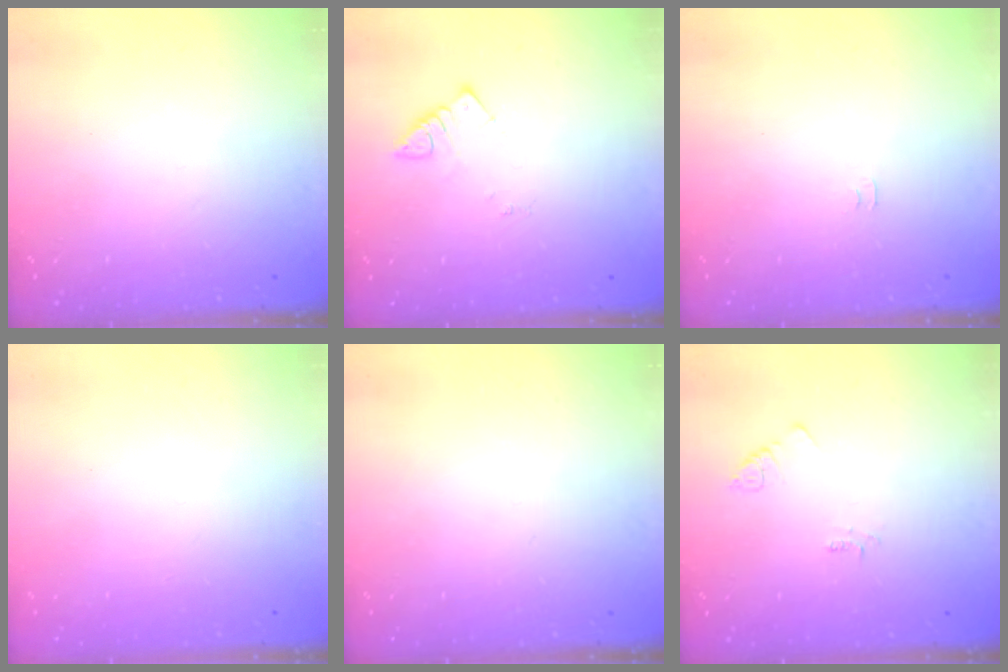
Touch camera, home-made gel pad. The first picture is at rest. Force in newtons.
{"total": 2.6, "press": 2.6, "slide": 0.1}
{"total": 3.1, "press": 3.0, "slide": 0.5}
{"total": 1.5, "press": 1.5, "slide": 0.1}
{"total": 0.0}
{"total": 2.1, "press": 2.1, "slide": 0.4}